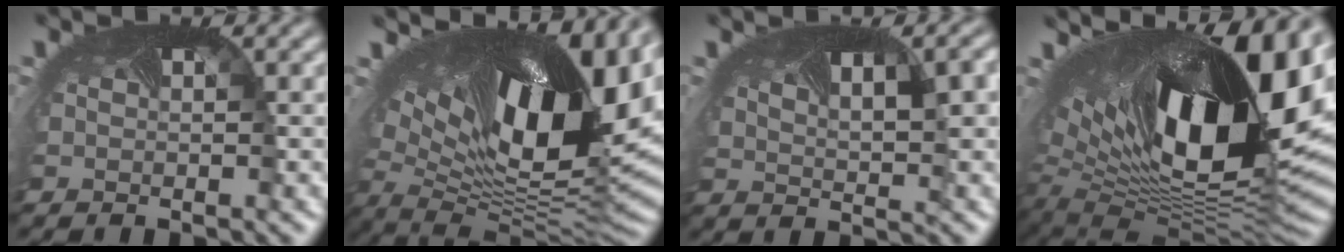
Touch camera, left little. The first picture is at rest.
{"total": 18.4, "force": [5.2, 8.8, 15.3], "torque": [-0.241, 0.001, 0.094]}
{"total": 5.0, "force": [1.5, 1.9, 4.3], "torque": [-0.055, 0.003, 0.028]}
{"total": 19.8, "force": [5.2, 8.5, 17.1], "torque": [-0.302, 0.007, 0.081]}